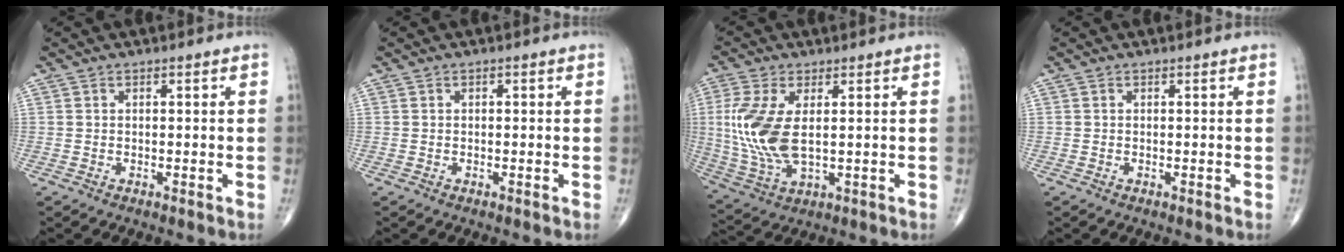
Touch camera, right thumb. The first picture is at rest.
{"total": 0.0}
{"total": 12.3, "force": [1.3, 6.0, 10.7], "torque": [-0.249, -0.008, 0.036]}
{"total": 0.0}